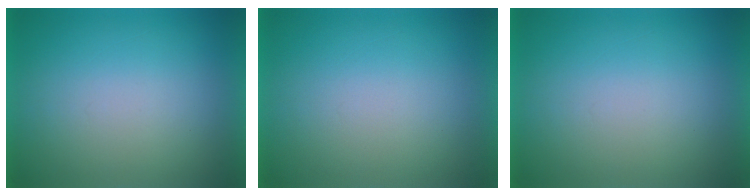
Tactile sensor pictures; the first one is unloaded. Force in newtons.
{"total": 0.0}
{"total": 0.0}